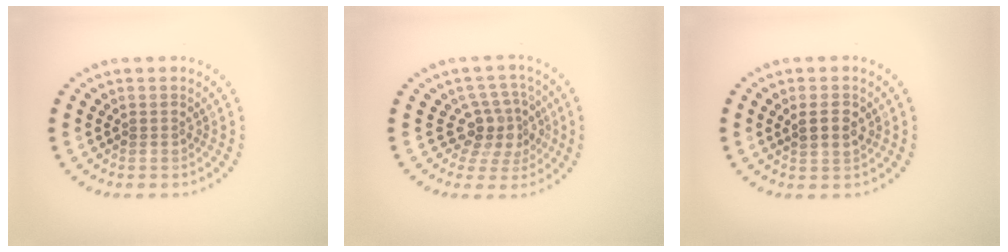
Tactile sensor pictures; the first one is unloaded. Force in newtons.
{"total": 3.6, "press": 2.9, "slide": 2.2}
{"total": 2.1, "press": 2.0, "slide": 0.7}